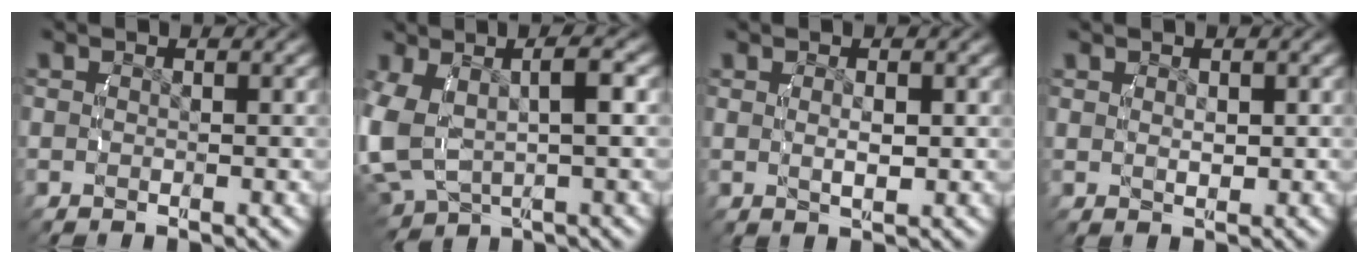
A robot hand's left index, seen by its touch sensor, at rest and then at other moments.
{"total": 8.4, "force": [0.4, 6.0, 5.9], "torque": [-0.146, -0.014, 0.021]}
{"total": 1.5, "force": [0.5, 0.2, 1.4], "torque": [-0.019, -0.003, 0.013]}
{"total": 0.9, "force": [0.5, 0.3, 0.7], "torque": [-0.010, -0.002, 0.015]}